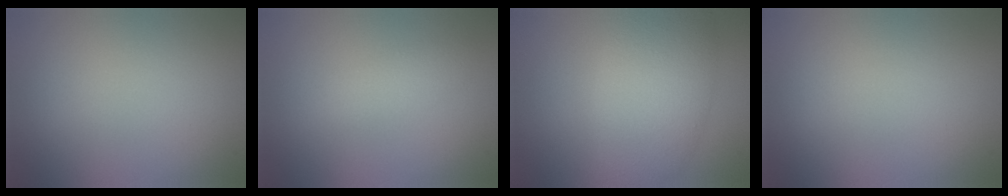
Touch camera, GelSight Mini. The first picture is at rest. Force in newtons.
{"total": 1.5, "press": 1.5, "slide": 0.1}
{"total": 7.0, "press": 7.0, "slide": 0.2}
{"total": 0.0}